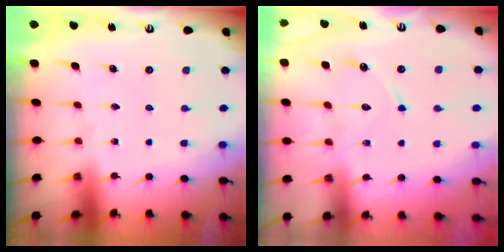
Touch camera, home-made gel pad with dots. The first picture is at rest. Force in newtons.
{"total": 10.4, "press": 10.4, "slide": 0.7}